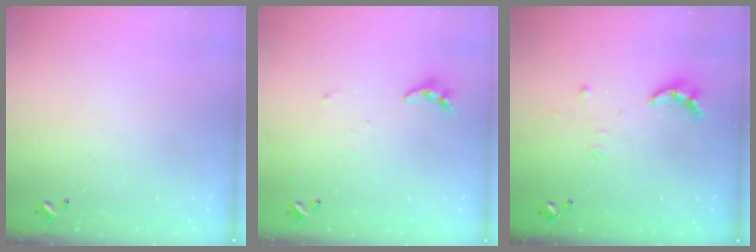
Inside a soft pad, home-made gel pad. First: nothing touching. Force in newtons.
{"total": 4.1, "press": 4.1, "slide": 0.4}
{"total": 7.7, "press": 7.6, "slide": 0.6}